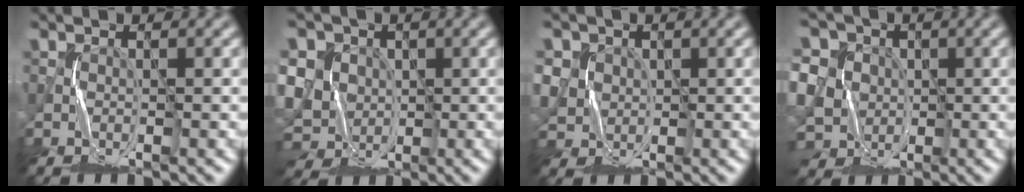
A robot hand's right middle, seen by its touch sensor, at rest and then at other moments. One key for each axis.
{"total": 9.1, "fx": 0.2, "fy": 8.1, "fz": 4.2, "tx": -0.101, "ty": 0.018, "tz": -0.024}
{"total": 3.9, "fx": 0.9, "fy": 3.7, "fz": 0.8, "tx": -0.038, "ty": 0.006, "tz": 0.019}
{"total": 10.3, "fx": 1.0, "fy": 9.1, "fz": 4.7, "tx": -0.120, "ty": 0.028, "tz": -0.019}